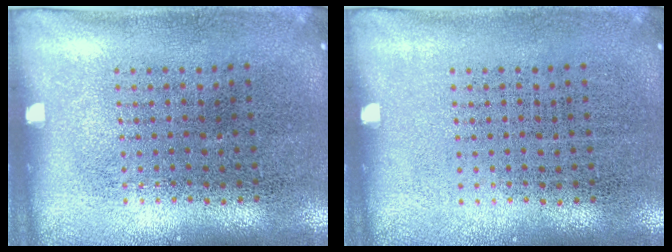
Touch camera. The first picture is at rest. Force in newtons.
{"total": 0.0}